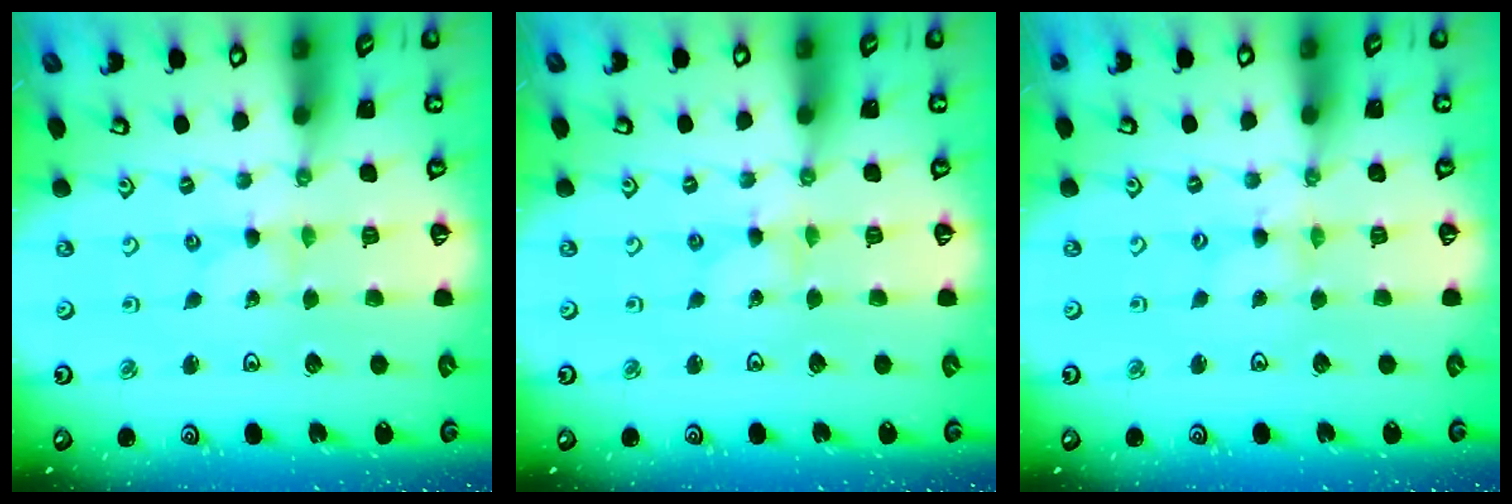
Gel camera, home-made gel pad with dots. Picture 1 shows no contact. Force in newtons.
{"total": 0.8, "press": 0.8, "slide": 0.1}
{"total": 1.7, "press": 1.7, "slide": 0.2}